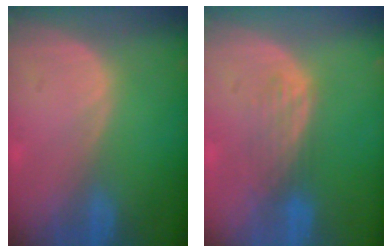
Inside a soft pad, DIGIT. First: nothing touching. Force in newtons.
{"total": 3.8, "press": 3.2, "slide": 1.9}